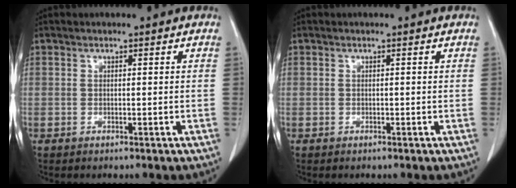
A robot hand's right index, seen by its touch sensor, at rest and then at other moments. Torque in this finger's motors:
{"motor_torque": [-0.05, 0.01, 0.01, -0.01]}